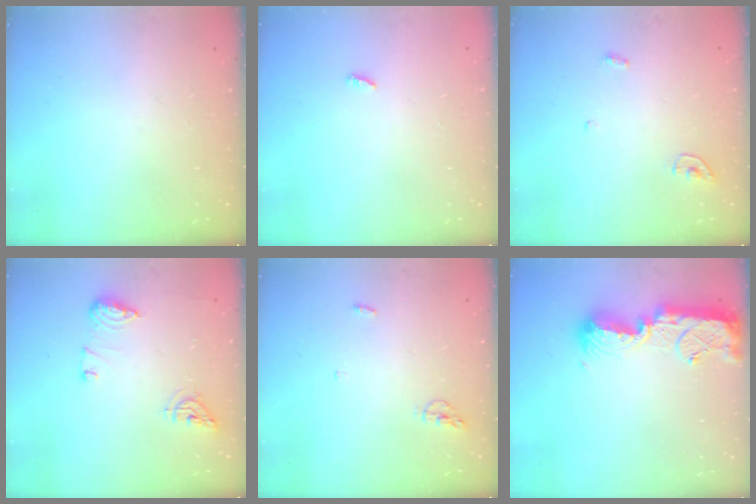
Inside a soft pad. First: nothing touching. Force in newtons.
{"total": 2.3, "press": 2.3, "slide": 0.2}
{"total": 3.6, "press": 3.5, "slide": 0.4}
{"total": 8.6, "press": 8.4, "slide": 1.4}
{"total": 4.3, "press": 4.1, "slide": 1.0}
{"total": 13.1, "press": 13.1, "slide": 0.8}